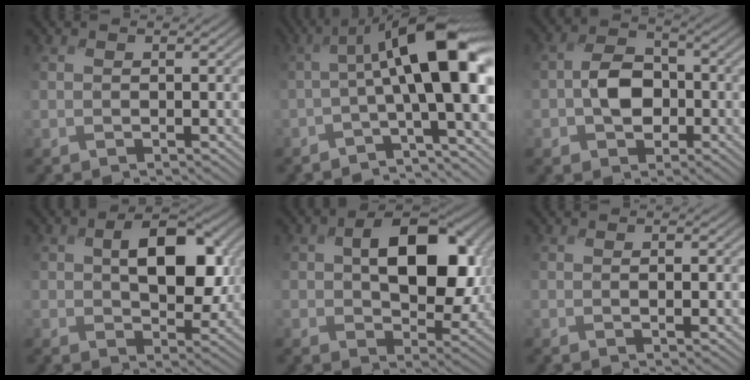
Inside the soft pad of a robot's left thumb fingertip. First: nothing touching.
{"total": 10.3, "force": [-0.7, 2.6, 9.9], "torque": [-0.148, 0.018, -0.029]}
{"total": 5.7, "force": [-1.8, 4.1, 3.5], "torque": [-0.062, 0.005, -0.046]}
{"total": 9.1, "force": [1.4, 5.5, 7.1], "torque": [-0.120, -0.008, 0.025]}
{"total": 11.9, "force": [1.7, 7.5, 9.0], "torque": [-0.142, -0.007, 0.031]}
{"total": 0.9, "force": [-0.2, 0.1, 0.9], "torque": [-0.014, -0.001, -0.002]}